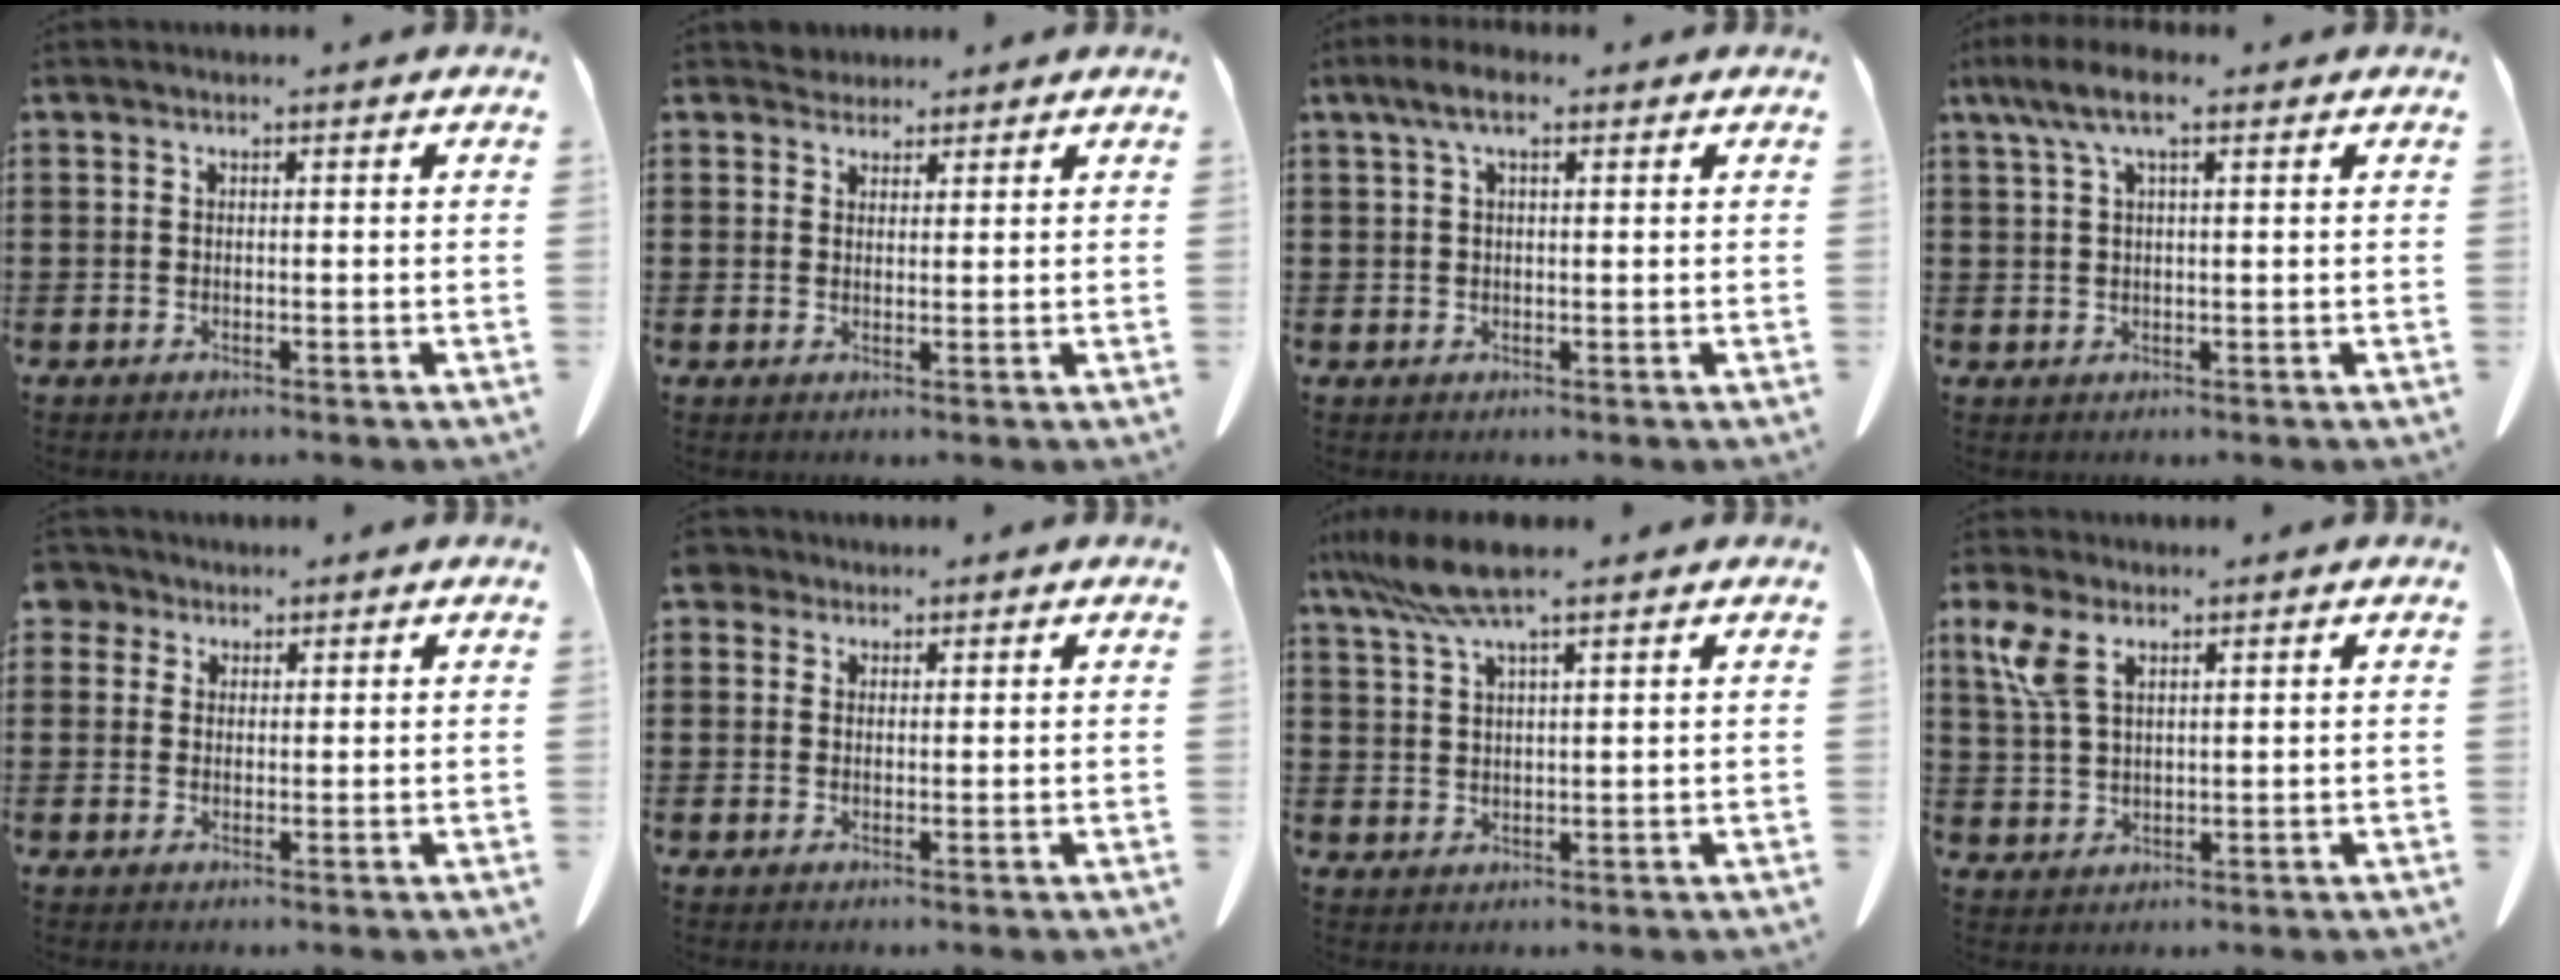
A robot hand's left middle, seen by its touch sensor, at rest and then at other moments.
{"total": 2.5, "force": [2.4, 0.9, 0.1], "torque": [-0.001, -0.001, 0.046]}
{"total": 4.0, "force": [1.9, 1.2, 3.3], "torque": [-0.070, 0.008, 0.032]}
{"total": 5.6, "force": [2.8, 1.3, 4.6], "torque": [-0.096, 0.007, 0.048]}
{"total": 2.6, "force": [1.7, 1.8, 0.6], "torque": [-0.014, 0.004, 0.032]}
{"total": 2.1, "force": [1.6, 1.3, 0.6], "torque": [-0.019, 0.006, 0.031]}
{"total": 7.3, "force": [5.3, 0.7, 4.9], "torque": [-0.116, -0.012, 0.096]}
{"total": 5.7, "force": [3.1, 2.3, 4.1], "torque": [-0.108, 0.000, 0.053]}